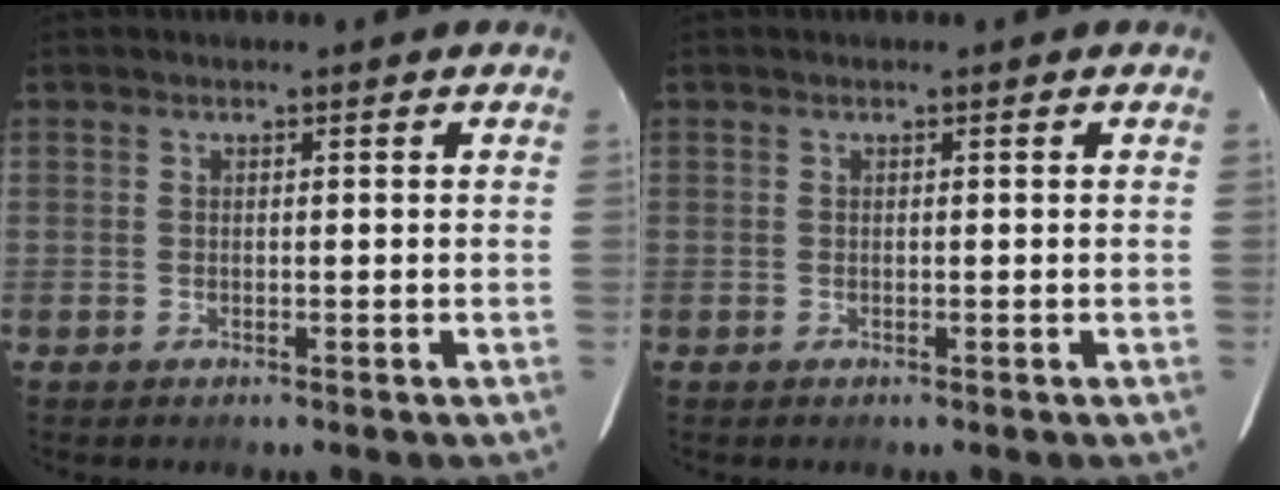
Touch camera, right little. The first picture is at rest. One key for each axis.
{"total": 0.0}